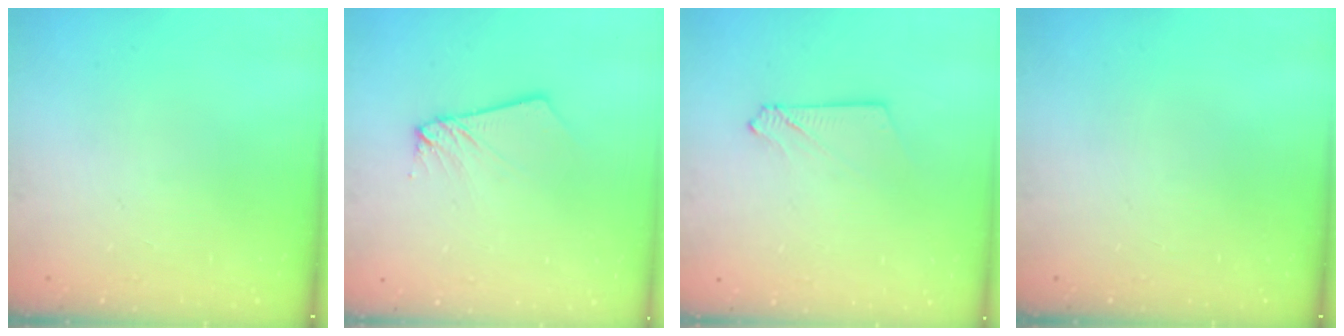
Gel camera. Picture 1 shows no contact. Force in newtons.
{"total": 2.6, "press": 2.6, "slide": 0.2}
{"total": 3.0, "press": 3.0, "slide": 0.4}
{"total": 0.0}